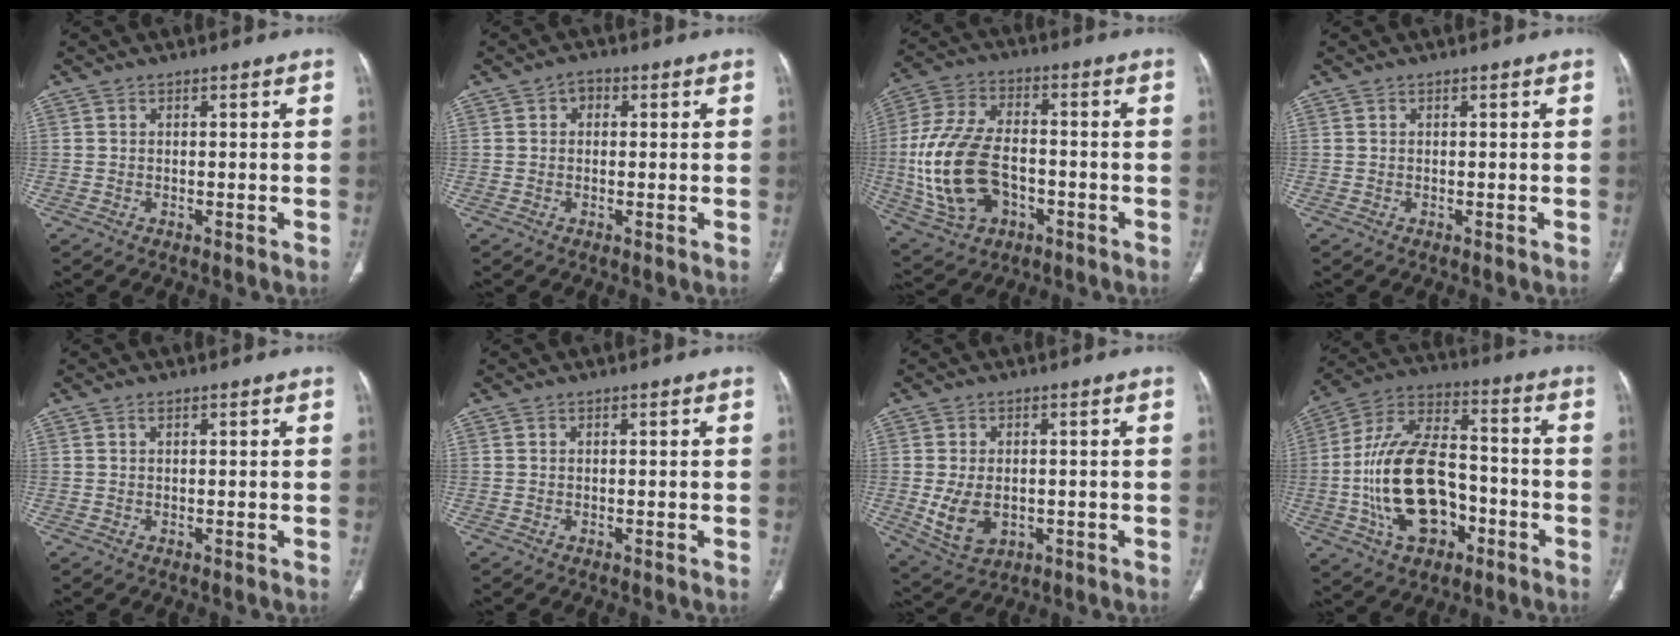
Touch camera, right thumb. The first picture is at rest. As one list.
[{"total": 2.2, "force": [0.5, 1.7, 1.2], "torque": [-0.007, 0.007, 0.002]}, {"total": 18.4, "force": [-3.3, 11.6, 13.8], "torque": [-0.283, 0.018, -0.049]}, {"total": 0.0}, {"total": 0.6, "force": [0.3, 0.2, 0.4], "torque": [-0.009, 0.002, 0.006]}, {"total": 0.0}, {"total": 7.7, "force": [-1.0, 5.2, 5.6], "torque": [-0.098, -0.004, 0.000]}, {"total": 20.4, "force": [-5.1, 12.1, 15.6], "torque": [-0.275, 0.042, -0.085]}]